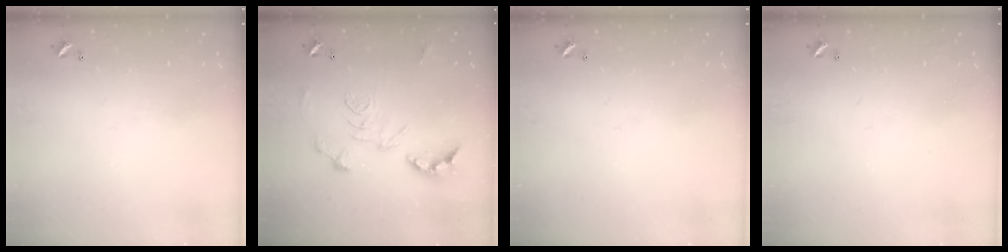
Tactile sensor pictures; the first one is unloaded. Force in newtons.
{"total": 2.9, "press": 2.3, "slide": 1.7}
{"total": 0.0}
{"total": 0.0}